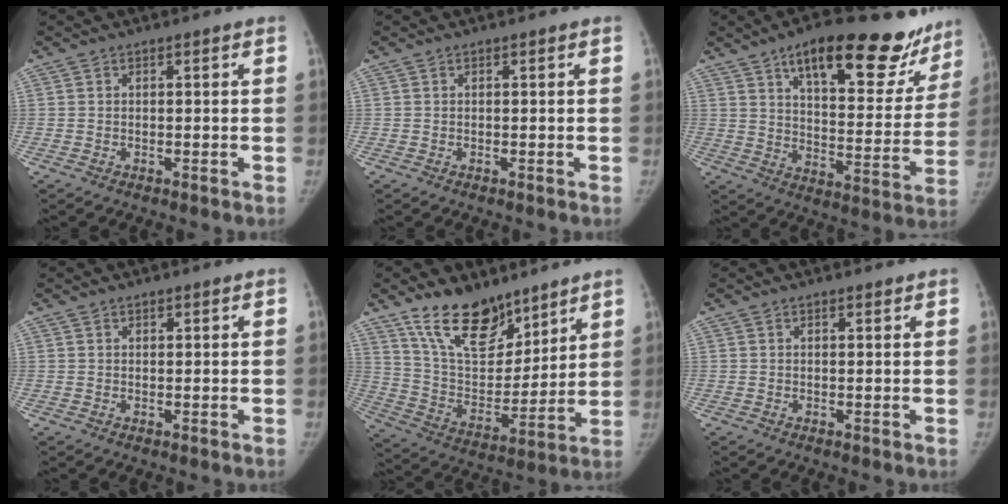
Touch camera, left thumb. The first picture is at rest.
{"total": 0.0}
{"total": 25.6, "force": [17.6, 9.4, 16.0], "torque": [-0.181, -0.064, 0.246]}
{"total": 0.6, "force": [0.4, 0.4, 0.2], "torque": [0.005, -0.002, 0.005]}
{"total": 17.0, "force": [12.2, 8.4, 8.4], "torque": [-0.094, -0.073, 0.227]}
{"total": 0.9, "force": [0.7, 0.4, 0.5], "torque": [-0.008, -0.004, 0.010]}